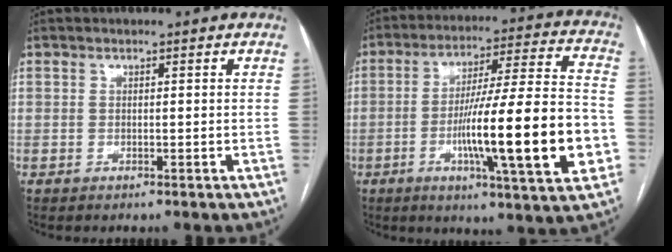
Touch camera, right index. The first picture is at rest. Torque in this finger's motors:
{"motor_torque": [2.03, -0.11, 1.05, 0.21]}